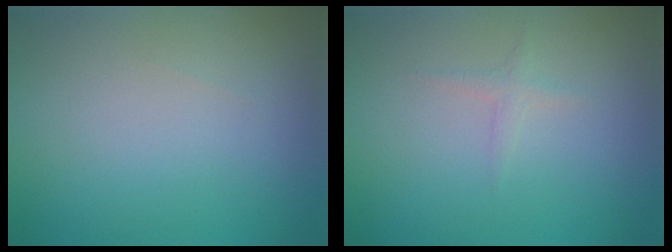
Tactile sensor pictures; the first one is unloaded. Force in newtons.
{"total": 0.8, "press": 0.8, "slide": 0.1}